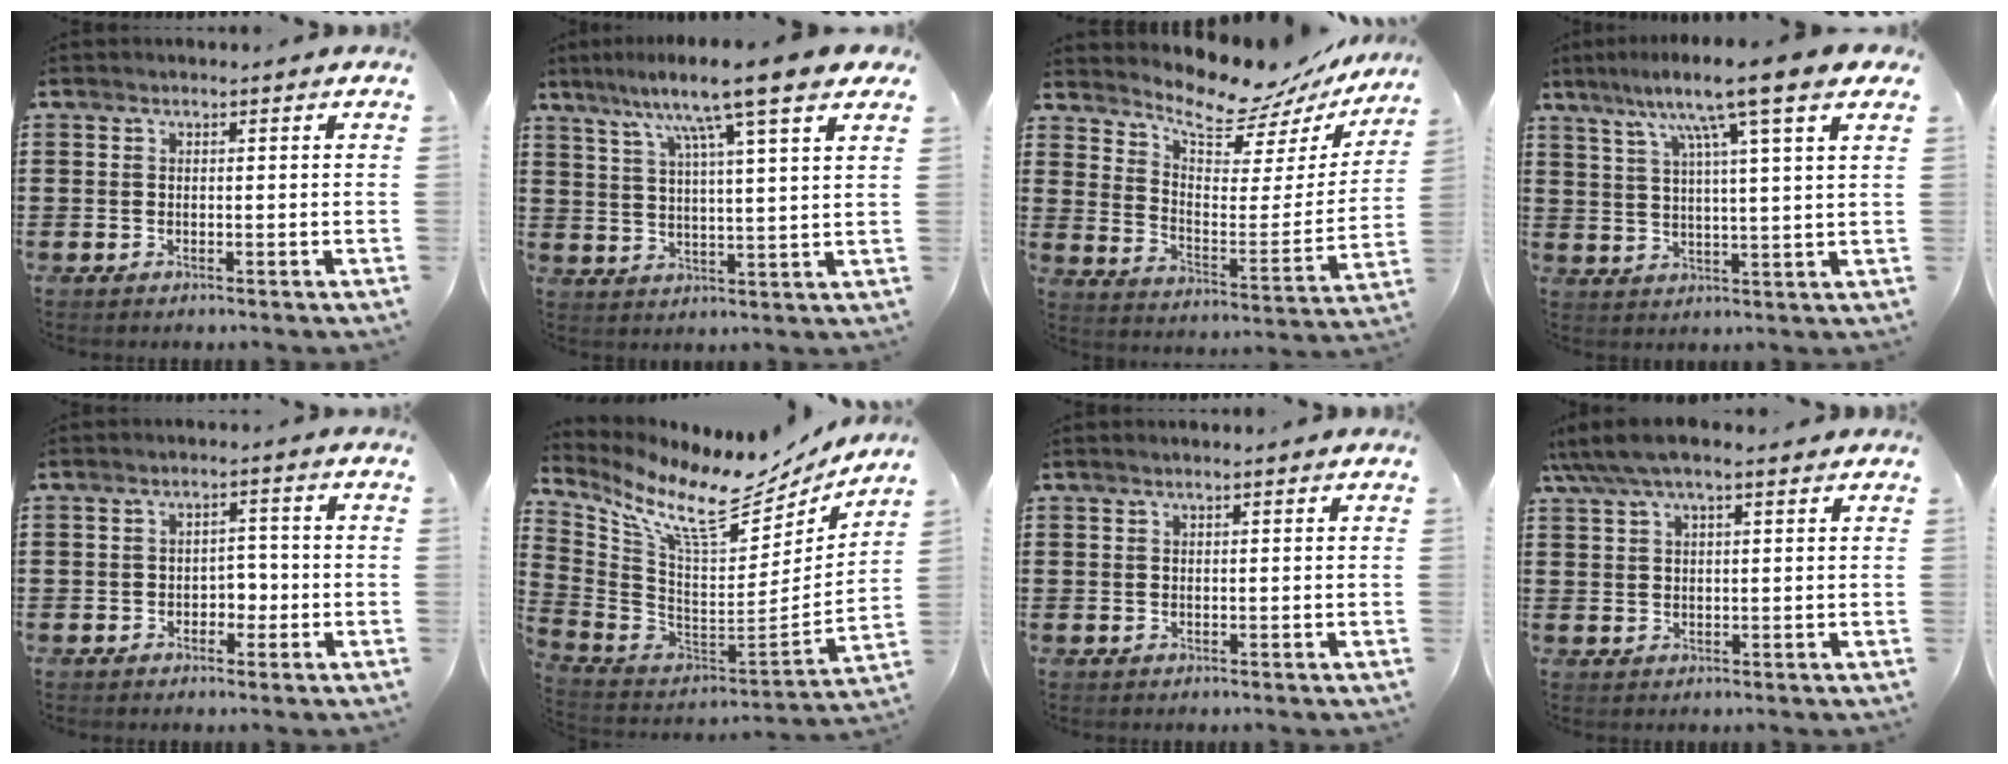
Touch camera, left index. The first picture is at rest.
{"total": 9.6, "force": [7.1, -0.2, 6.5], "torque": [-0.132, -0.030, 0.113]}
{"total": 10.1, "force": [9.1, 2.3, 3.8], "torque": [-0.092, -0.072, 0.156]}
{"total": 10.2, "force": [6.6, 0.0, 7.8], "torque": [-0.154, -0.023, 0.101]}
{"total": 2.9, "force": [-1.0, 2.1, 1.8], "torque": [-0.039, 0.005, -0.023]}
{"total": 11.8, "force": [8.3, 2.7, 7.9], "torque": [-0.182, -0.067, 0.136]}
{"total": 0.8, "force": [0.5, 0.0, 0.6], "torque": [-0.011, 0.000, 0.010]}
{"total": 4.6, "force": [3.2, 1.3, 3.0], "torque": [-0.065, 0.001, 0.057]}